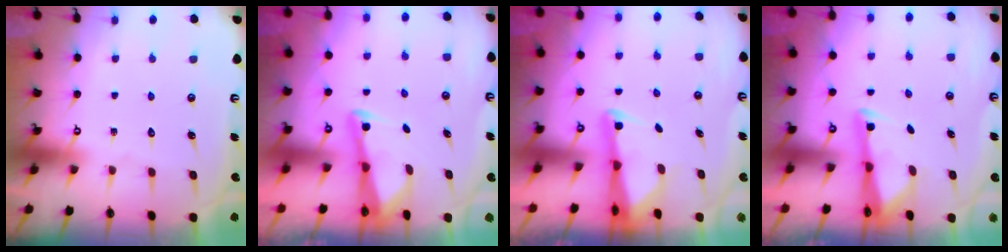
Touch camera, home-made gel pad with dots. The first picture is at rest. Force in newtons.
{"total": 2.8, "press": 2.8, "slide": 0.2}
{"total": 2.8, "press": 2.7, "slide": 0.6}
{"total": 2.9, "press": 2.9, "slide": 0.4}